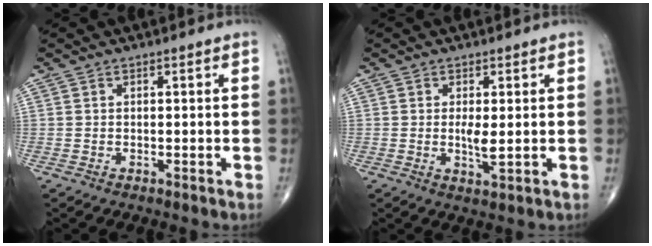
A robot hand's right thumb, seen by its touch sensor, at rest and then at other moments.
{"total": 3.1, "force": [0.1, 0.7, 3.0], "torque": [-0.057, -0.010, 0.003]}